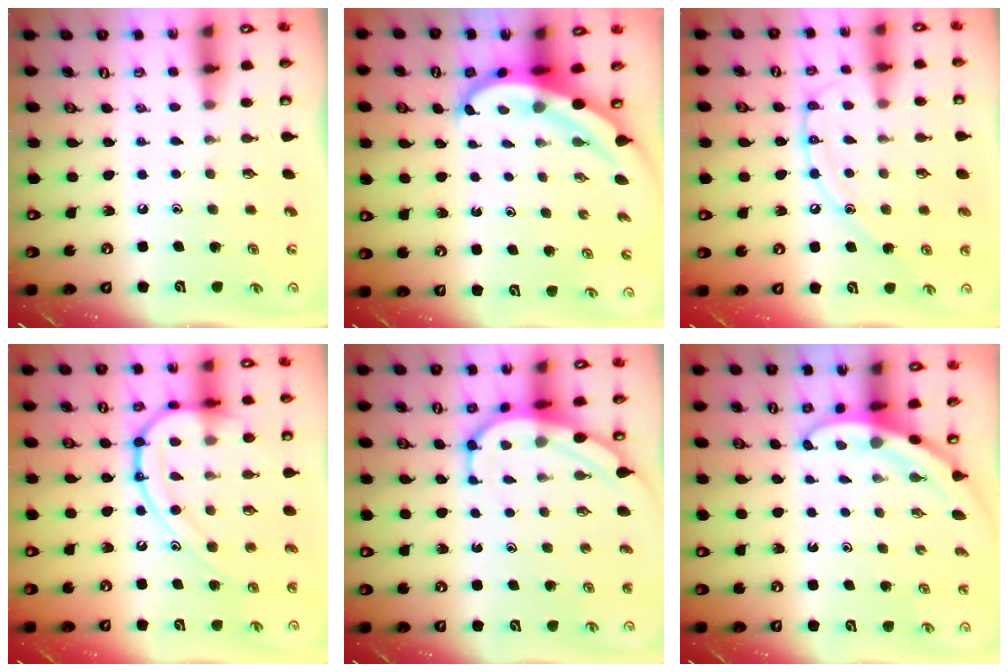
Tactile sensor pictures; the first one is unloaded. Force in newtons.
{"total": 5.3, "press": 5.2, "slide": 0.5}
{"total": 11.0, "press": 11.0, "slide": 0.9}
{"total": 17.4, "press": 17.4, "slide": 1.6}
{"total": 7.9, "press": 7.9, "slide": 0.8}
{"total": 3.4, "press": 3.4, "slide": 0.1}